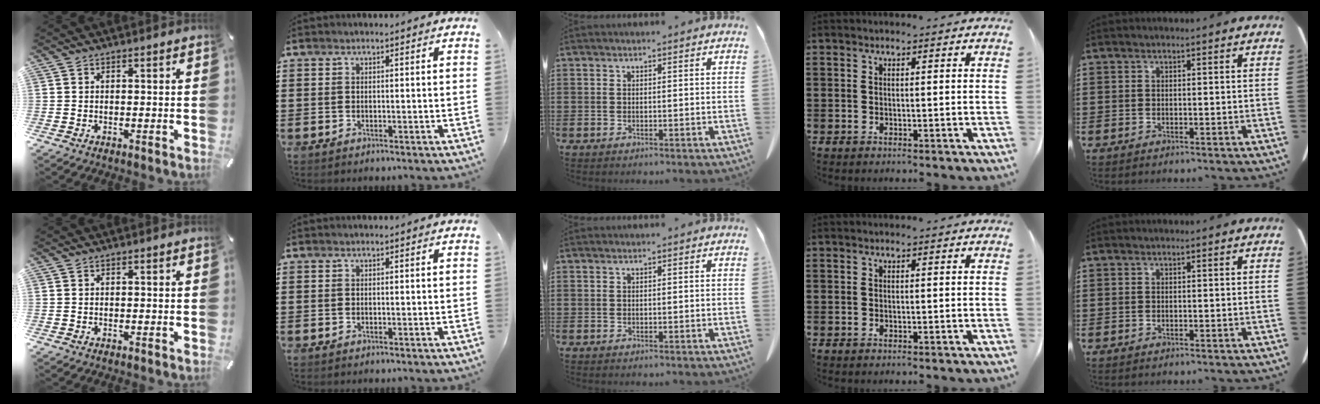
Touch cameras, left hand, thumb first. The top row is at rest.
{}